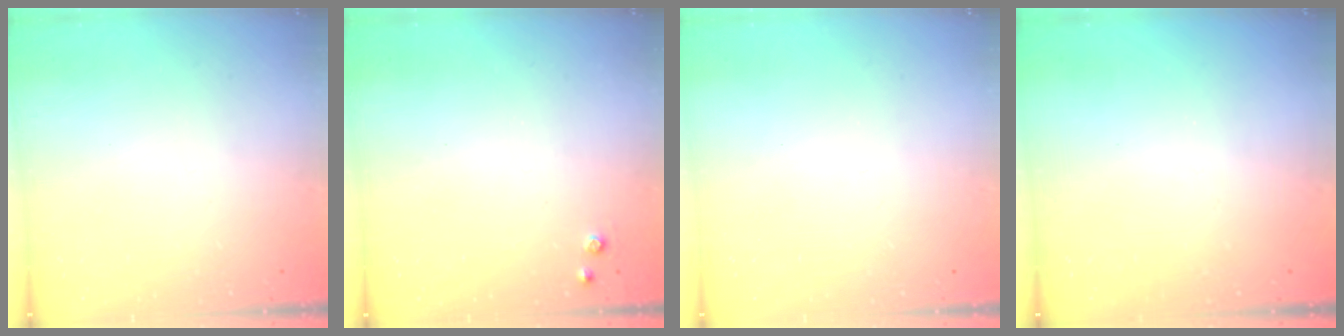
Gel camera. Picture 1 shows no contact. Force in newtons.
{"total": 3.5, "press": 3.5, "slide": 0.5}
{"total": 0.0}
{"total": 0.0}